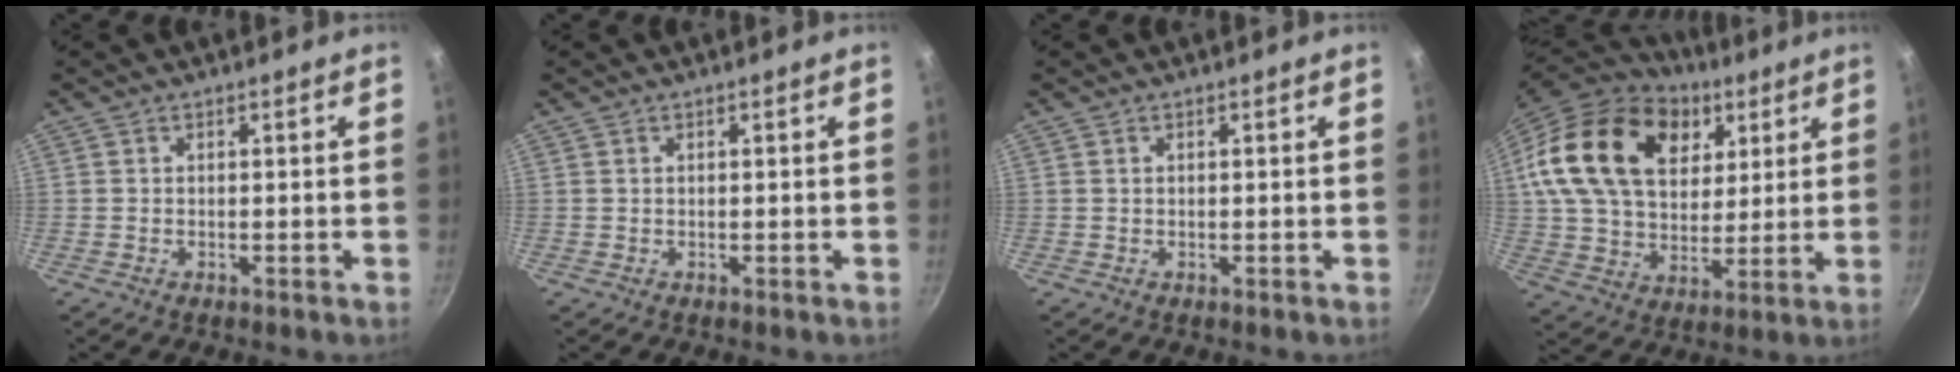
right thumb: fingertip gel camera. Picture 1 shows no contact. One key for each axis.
{"total": 0.0}
{"total": 0.0}
{"total": 26.4, "fx": 10.2, "fy": 18.0, "fz": 16.3, "tx": -0.274, "ty": -0.006, "tz": 0.177}